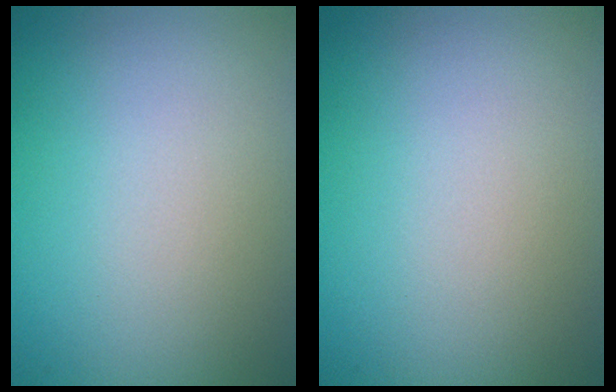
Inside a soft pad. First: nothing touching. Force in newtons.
{"total": 0.0}